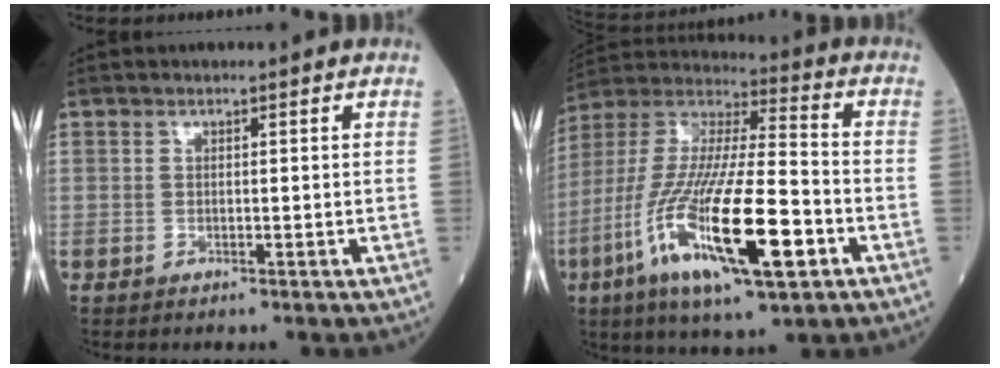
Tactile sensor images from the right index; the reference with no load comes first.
{"total": 22.7, "force": [-8.3, 4.2, 20.7], "torque": [-0.428, -0.038, -0.149]}